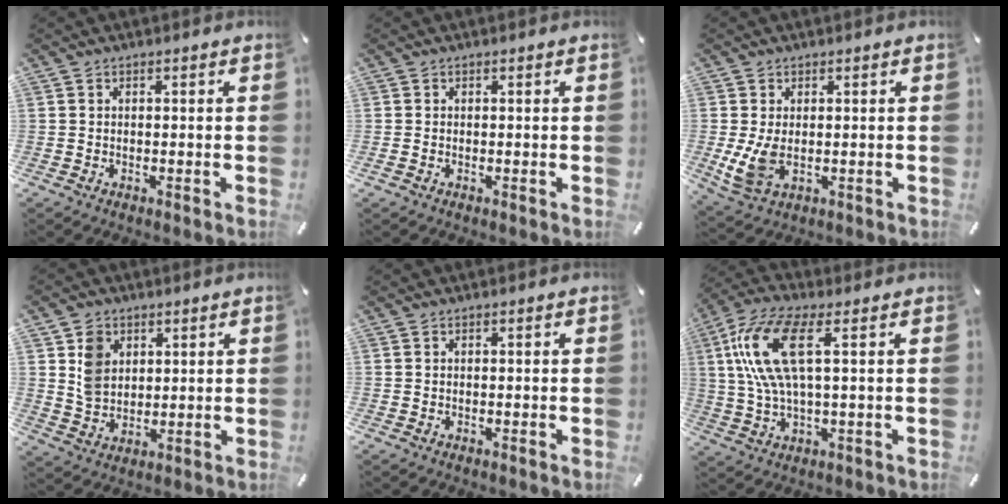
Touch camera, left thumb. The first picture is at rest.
{"total": 0.0}
{"total": 6.2, "force": [0.2, 3.8, 4.9], "torque": [-0.105, -0.005, 0.003]}
{"total": 7.0, "force": [2.9, 5.8, 2.7], "torque": [-0.053, 0.006, 0.057]}
{"total": 0.0}
{"total": 13.6, "force": [3.7, 4.8, 12.2], "torque": [-0.270, -0.010, 0.061]}